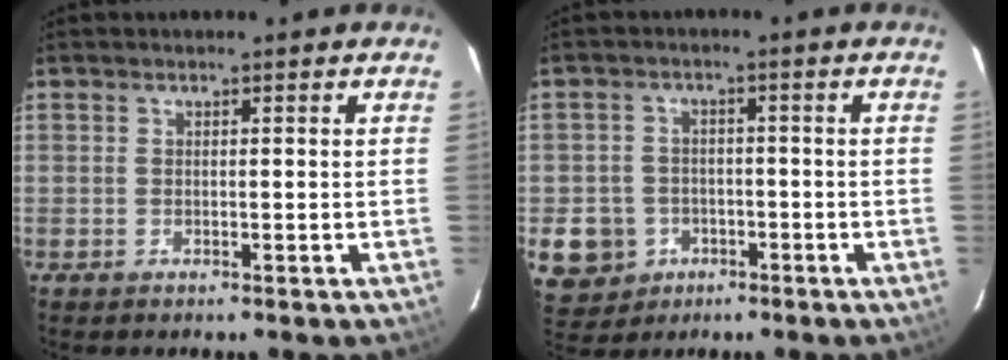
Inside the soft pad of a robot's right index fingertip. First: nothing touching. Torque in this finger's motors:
{"motor_torque": [-0.21, -0.03, -0.96, -0.21]}